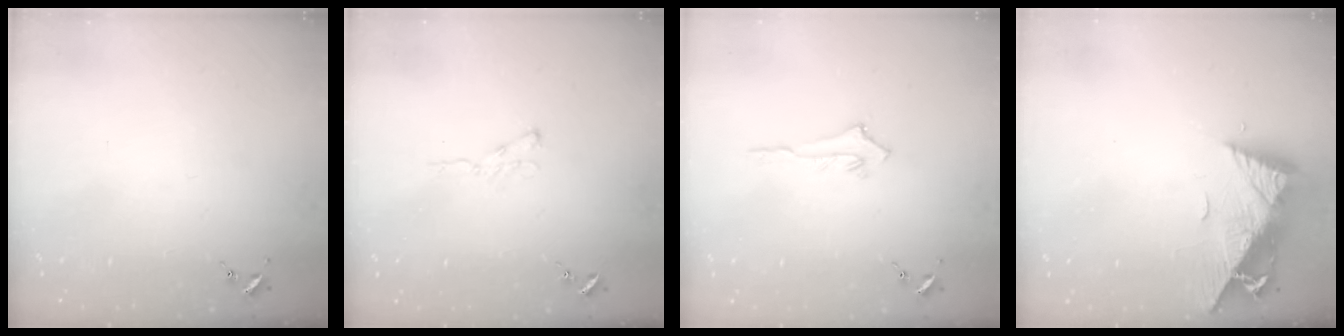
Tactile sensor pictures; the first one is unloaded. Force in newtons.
{"total": 4.5, "press": 4.4, "slide": 0.6}
{"total": 2.5, "press": 2.5, "slide": 0.4}
{"total": 10.2, "press": 10.1, "slide": 1.1}